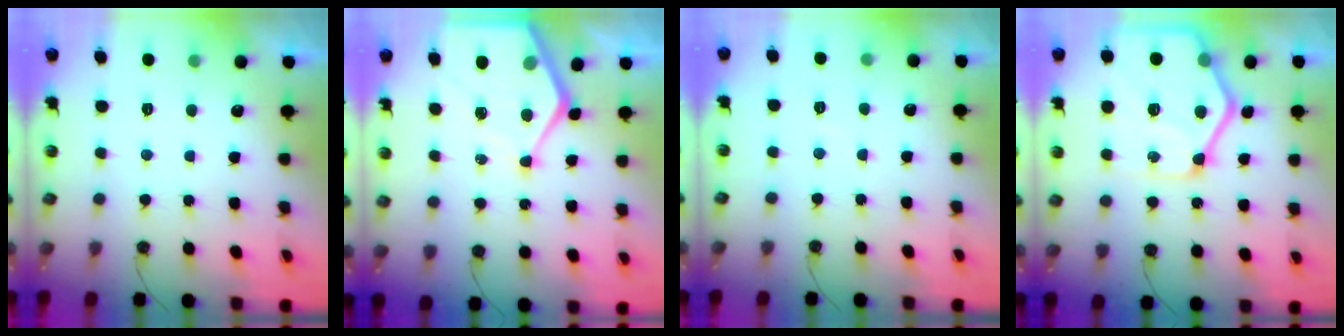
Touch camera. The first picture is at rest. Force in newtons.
{"total": 11.5, "press": 11.5, "slide": 1.0}
{"total": 1.9, "press": 1.9, "slide": 0.3}
{"total": 20.1, "press": 20.0, "slide": 2.0}